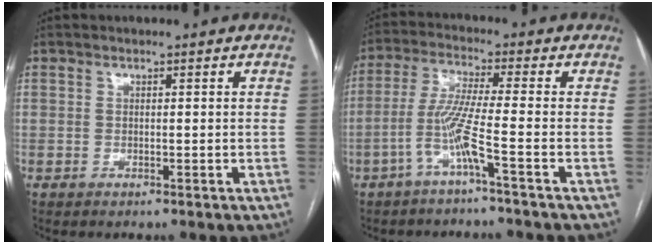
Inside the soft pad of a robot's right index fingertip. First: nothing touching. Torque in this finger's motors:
{"motor_torque": [0.32, 0.11, 0.47, 0.08]}